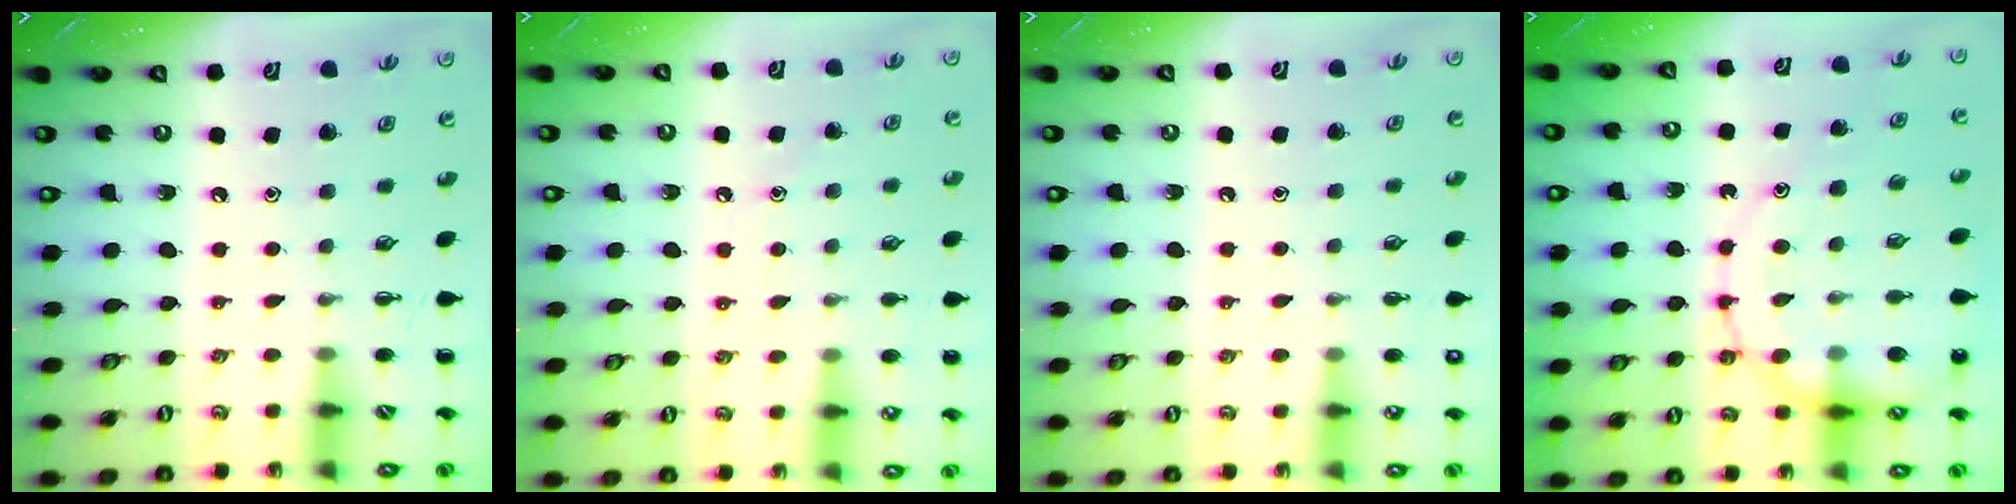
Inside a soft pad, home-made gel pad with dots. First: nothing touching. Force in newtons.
{"total": 6.6, "press": 6.3, "slide": 1.9}
{"total": 1.8, "press": 1.8, "slide": 0.3}
{"total": 17.9, "press": 17.5, "slide": 3.5}